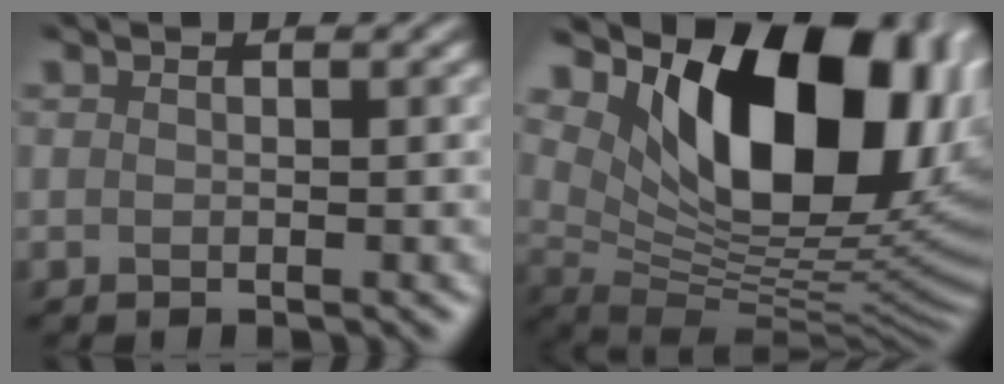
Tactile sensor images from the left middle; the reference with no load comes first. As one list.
[{"total": 13.2, "force": [6.5, 6.9, 9.3], "torque": [-0.132, -0.004, 0.127]}]